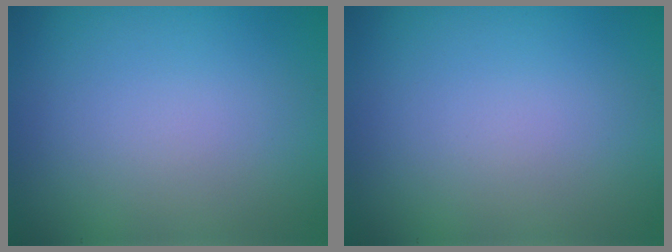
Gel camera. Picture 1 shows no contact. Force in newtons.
{"total": 0.0}